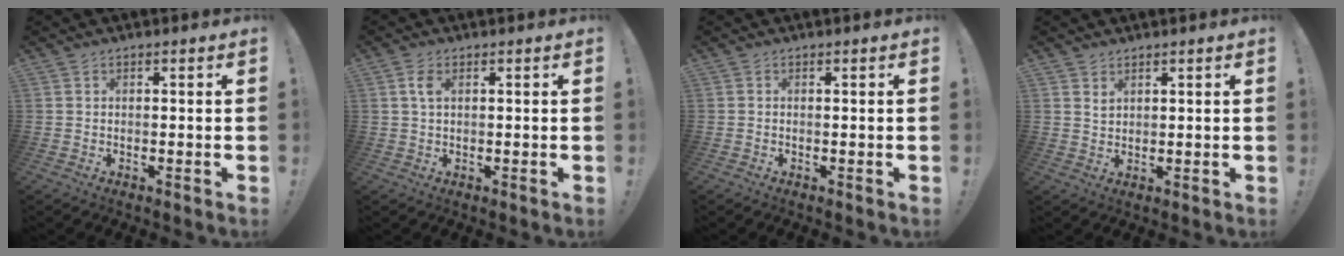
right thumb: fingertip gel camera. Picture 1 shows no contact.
{"total": 3.3, "force": [1.1, 1.8, 2.5], "torque": [-0.038, 0.001, 0.017]}
{"total": 0.5, "force": [0.1, -0.2, 0.5], "torque": [-0.001, -0.003, 0.000]}
{"total": 2.0, "force": [1.6, 1.1, 0.5], "torque": [-0.003, -0.011, 0.030]}